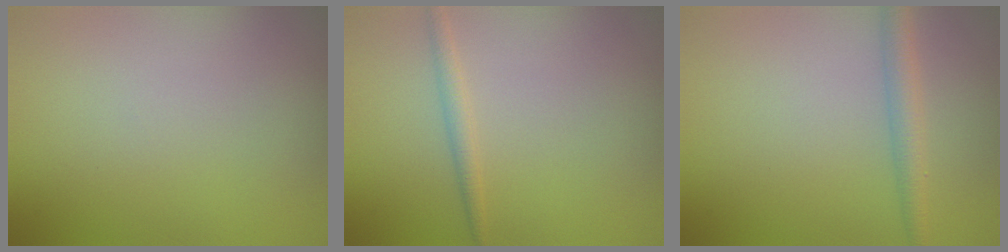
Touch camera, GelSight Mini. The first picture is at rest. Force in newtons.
{"total": 1.3, "press": 1.3, "slide": 0.1}
{"total": 2.3, "press": 2.3, "slide": 0.1}